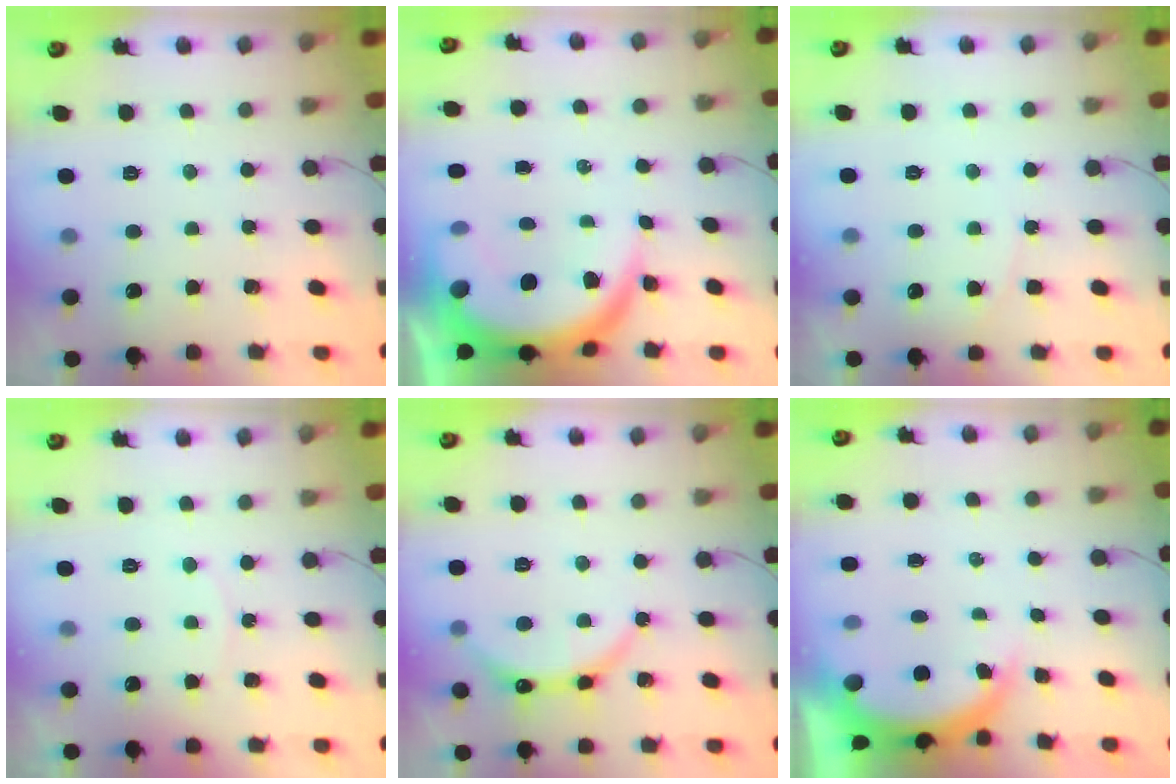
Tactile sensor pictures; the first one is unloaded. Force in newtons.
{"total": 12.1, "press": 12.0, "slide": 1.2}
{"total": 3.8, "press": 3.8, "slide": 0.4}
{"total": 3.9, "press": 3.9, "slide": 0.4}
{"total": 5.2, "press": 5.0, "slide": 1.3}
{"total": 4.6, "press": 4.6, "slide": 0.1}